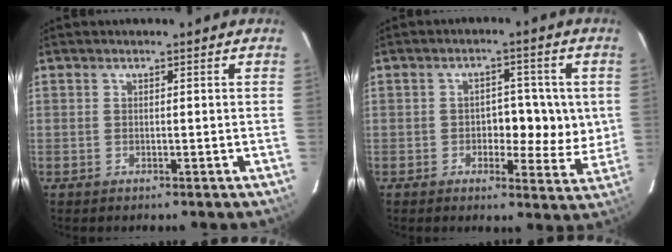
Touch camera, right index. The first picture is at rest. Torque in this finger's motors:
{"motor_torque": [0.06, 0.16, -0.02, 0.01]}